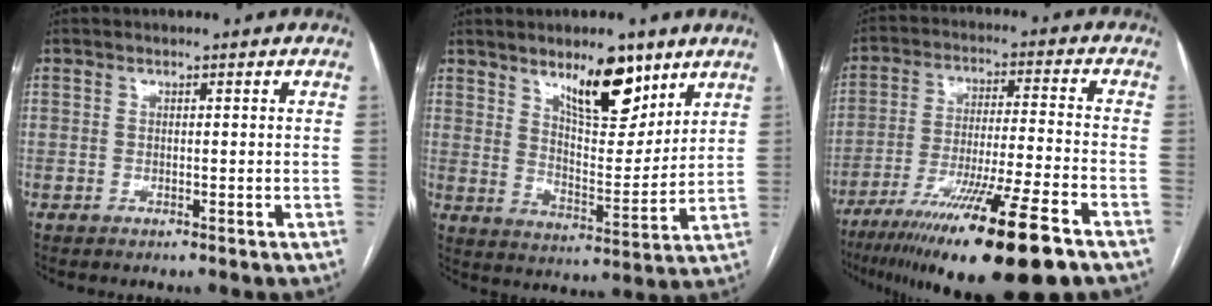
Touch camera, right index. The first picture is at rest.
{"total": 11.1, "force": [7.4, 3.7, 7.5], "torque": [-0.119, -0.007, 0.128]}
{"total": 20.5, "force": [-13.5, 0.5, 15.4], "torque": [-0.226, -0.043, -0.224]}